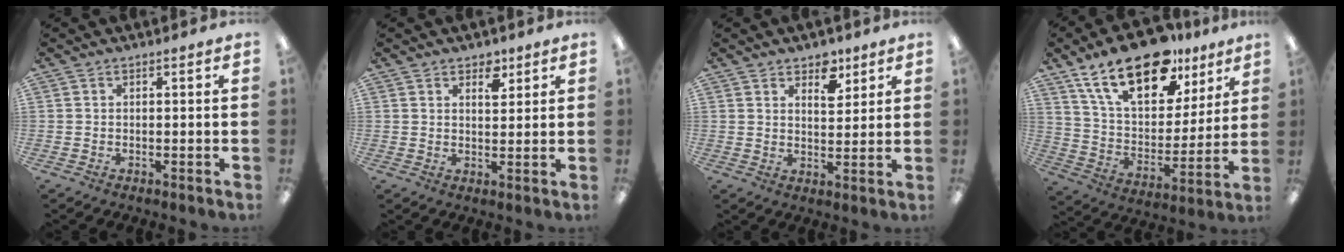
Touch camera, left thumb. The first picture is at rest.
{"total": 4.2, "force": [3.0, 2.2, 2.0], "torque": [-0.005, -0.018, 0.047]}
{"total": 6.3, "force": [4.5, 3.5, 2.8], "torque": [-0.020, -0.022, 0.074]}
{"total": 22.6, "force": [14.9, 10.8, 13.2], "torque": [-0.229, -0.075, 0.263]}